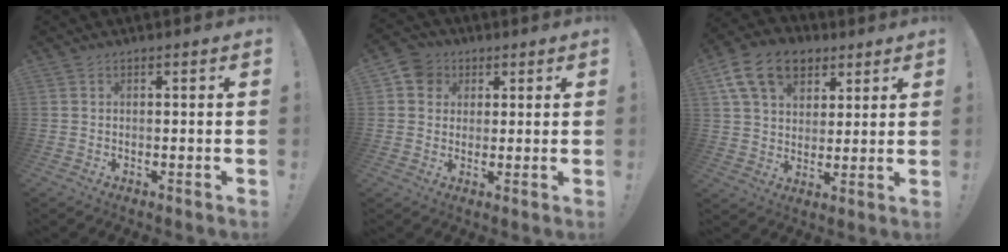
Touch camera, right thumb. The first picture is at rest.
{"total": 6.8, "force": [2.1, 6.2, 1.8], "torque": [-0.033, -0.002, 0.043]}
{"total": 16.1, "force": [7.9, 11.1, 8.5], "torque": [-0.132, -0.032, 0.149]}